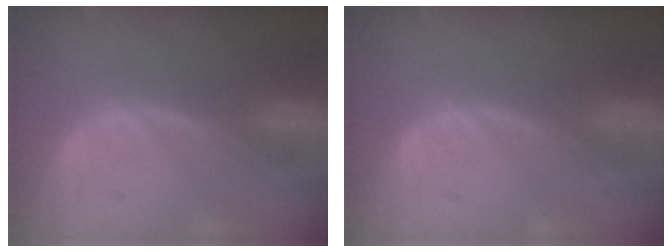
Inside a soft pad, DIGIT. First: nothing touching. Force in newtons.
{"total": 0.0}